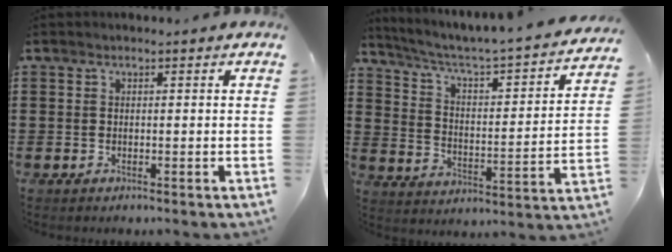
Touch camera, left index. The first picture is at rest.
{"total": 3.2, "force": [2.5, 0.3, 2.0], "torque": [-0.056, -0.034, 0.026]}